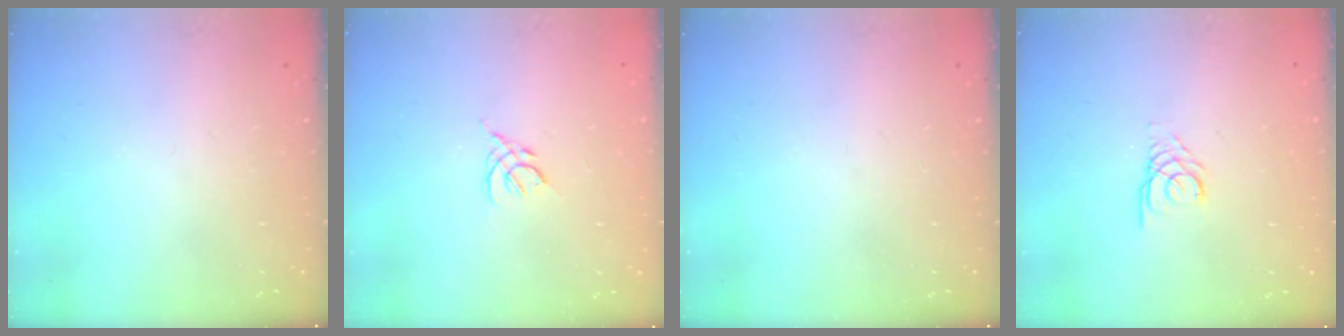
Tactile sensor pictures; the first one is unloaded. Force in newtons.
{"total": 2.8, "press": 2.8, "slide": 0.7}
{"total": 0.0}
{"total": 4.8, "press": 4.8, "slide": 0.3}